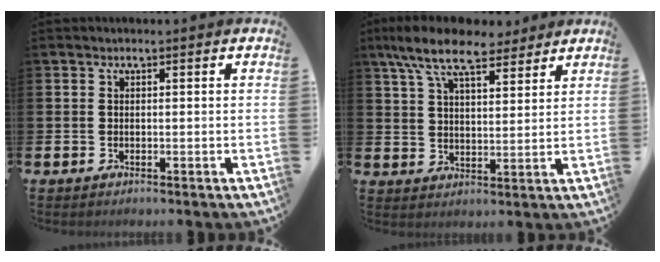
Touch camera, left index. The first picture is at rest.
{"total": 10.1, "force": [8.4, 3.4, 4.6], "torque": [-0.105, -0.024, 0.151]}